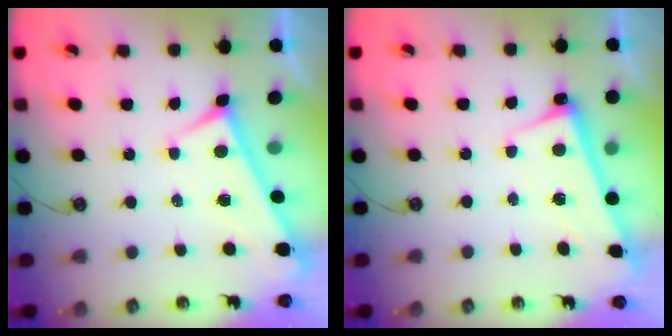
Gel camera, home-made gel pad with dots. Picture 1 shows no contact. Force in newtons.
{"total": 2.8, "press": 2.7, "slide": 0.5}